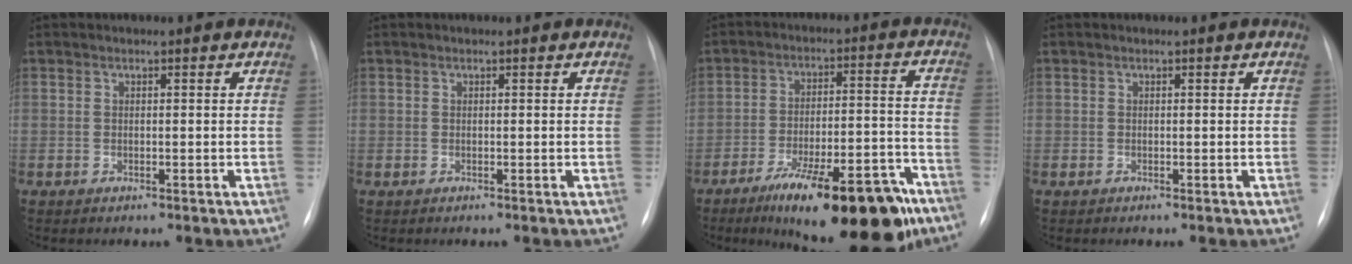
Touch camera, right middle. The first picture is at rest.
{"total": 0.0}
{"total": 19.7, "force": [-13.7, 4.4, 13.4], "torque": [-0.151, 0.022, -0.210]}
{"total": 0.0}